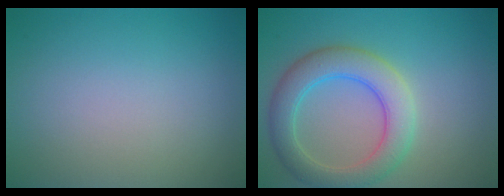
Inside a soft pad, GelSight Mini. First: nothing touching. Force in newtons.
{"total": 5.3, "press": 5.3, "slide": 0.3}